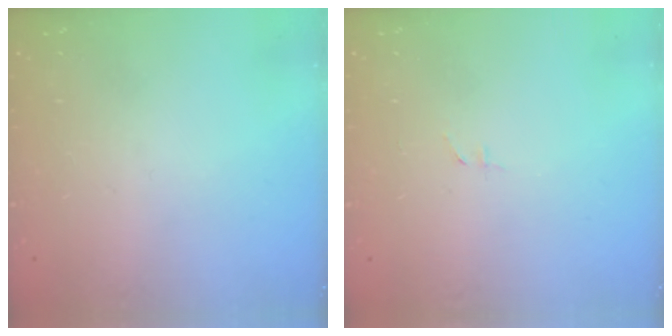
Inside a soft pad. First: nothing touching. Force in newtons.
{"total": 4.5, "press": 3.7, "slide": 2.5}